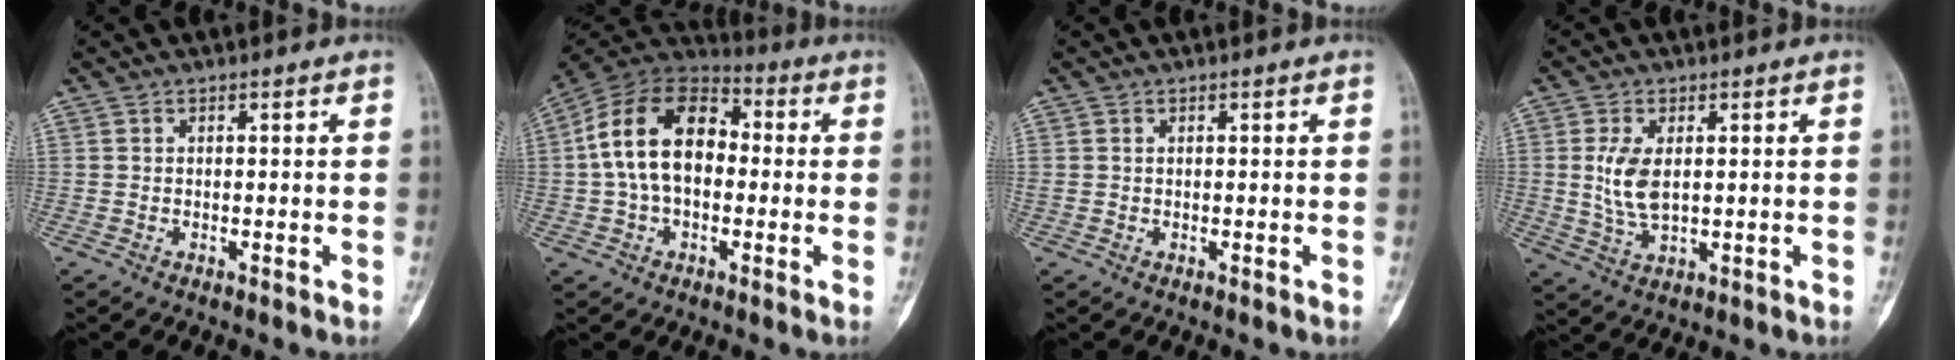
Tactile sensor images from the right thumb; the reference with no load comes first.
{"total": 16.8, "force": [0.7, 10.9, 12.7], "torque": [-0.218, 0.039, 0.002]}
{"total": 0.6, "force": [0.2, 0.5, 0.3], "torque": [-0.007, 0.006, 0.006]}
{"total": 6.7, "force": [0.9, 3.7, 5.6], "torque": [-0.113, -0.008, 0.024]}